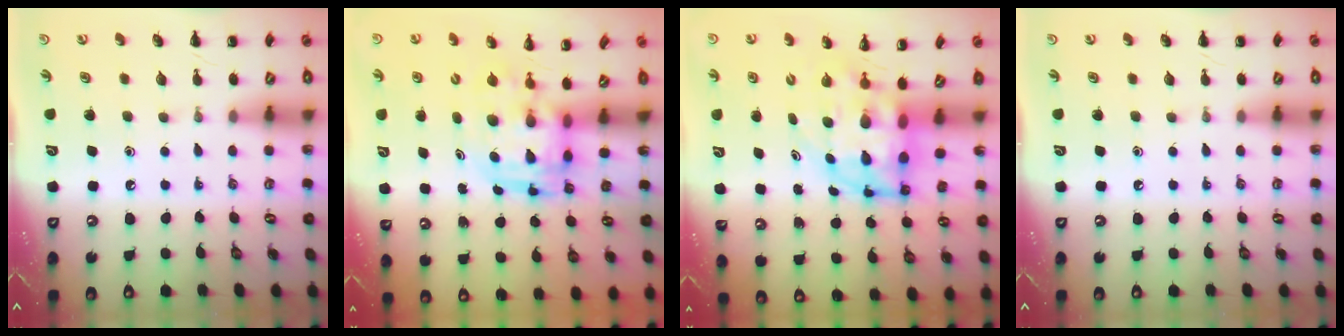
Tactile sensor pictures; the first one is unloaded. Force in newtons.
{"total": 3.5, "press": 3.4, "slide": 0.7}
{"total": 7.3, "press": 7.0, "slide": 1.9}
{"total": 0.0}